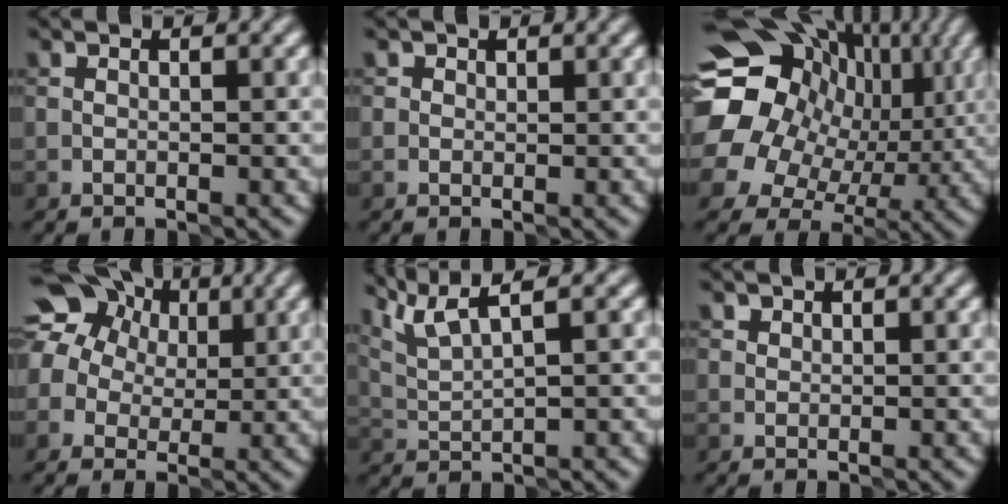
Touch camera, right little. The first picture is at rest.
{"total": 0.9, "force": [0.4, 0.7, 0.3], "torque": [-0.001, -0.001, -0.005]}
{"total": 19.2, "force": [3.4, 16.4, 9.4], "torque": [-0.196, 0.033, 0.047]}
{"total": 13.5, "force": [5.9, 10.5, 6.1], "torque": [-0.142, 0.031, 0.103]}
{"total": 4.9, "force": [3.5, 0.7, 3.3], "torque": [-0.072, 0.017, 0.069]}
{"total": 1.1, "force": [0.7, 0.8, 0.3], "torque": [-0.006, -0.002, 0.009]}